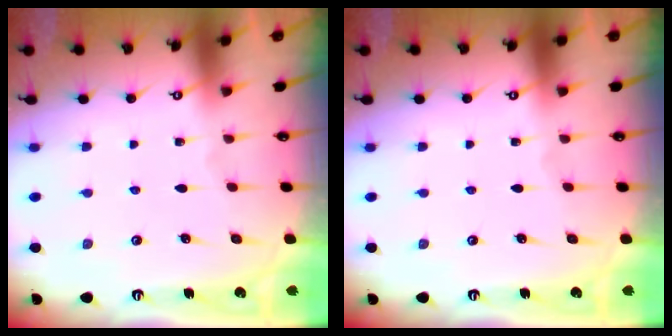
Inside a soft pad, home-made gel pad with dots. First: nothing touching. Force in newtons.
{"total": 0.0}